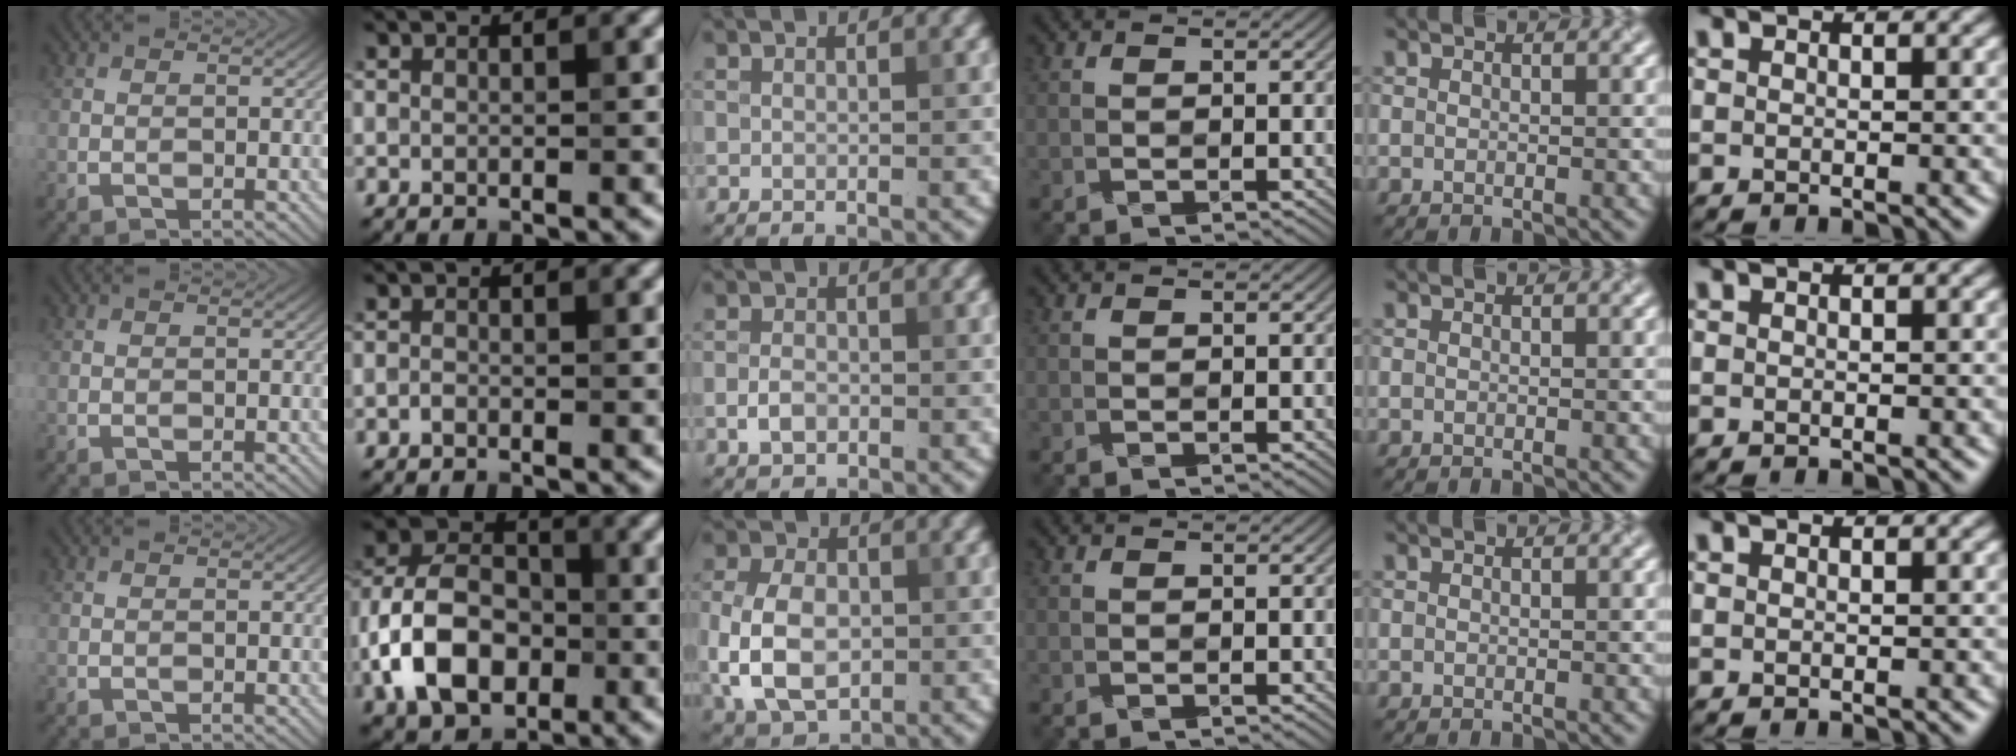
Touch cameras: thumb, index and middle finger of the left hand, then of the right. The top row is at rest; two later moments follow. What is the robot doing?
{"motion": "fold", "object": "origami paper"}